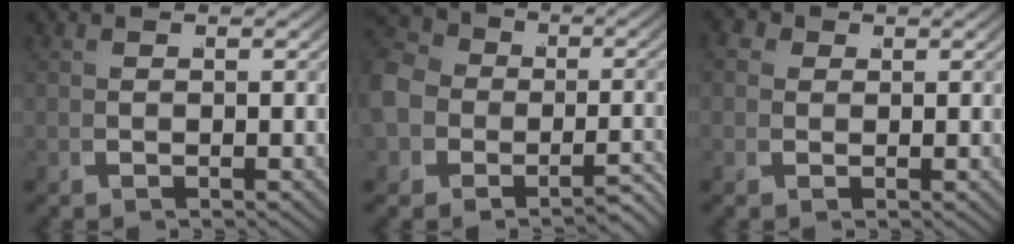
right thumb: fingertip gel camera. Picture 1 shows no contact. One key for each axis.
{"total": 9.4, "fx": -1.7, "fy": 7.9, "fz": 4.8, "tx": -0.102, "ty": -0.018, "tz": -0.033}
{"total": 2.3, "fx": 0.6, "fy": 2.0, "fz": 1.0, "tx": -0.021, "ty": -0.004, "tz": 0.006}